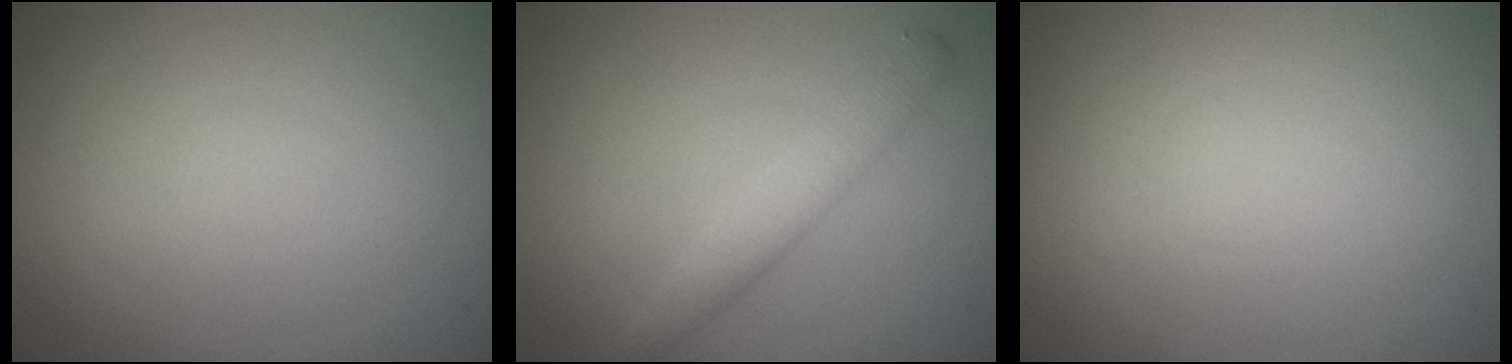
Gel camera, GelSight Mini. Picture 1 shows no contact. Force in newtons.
{"total": 2.8, "press": 2.8, "slide": 0.1}
{"total": 0.0}